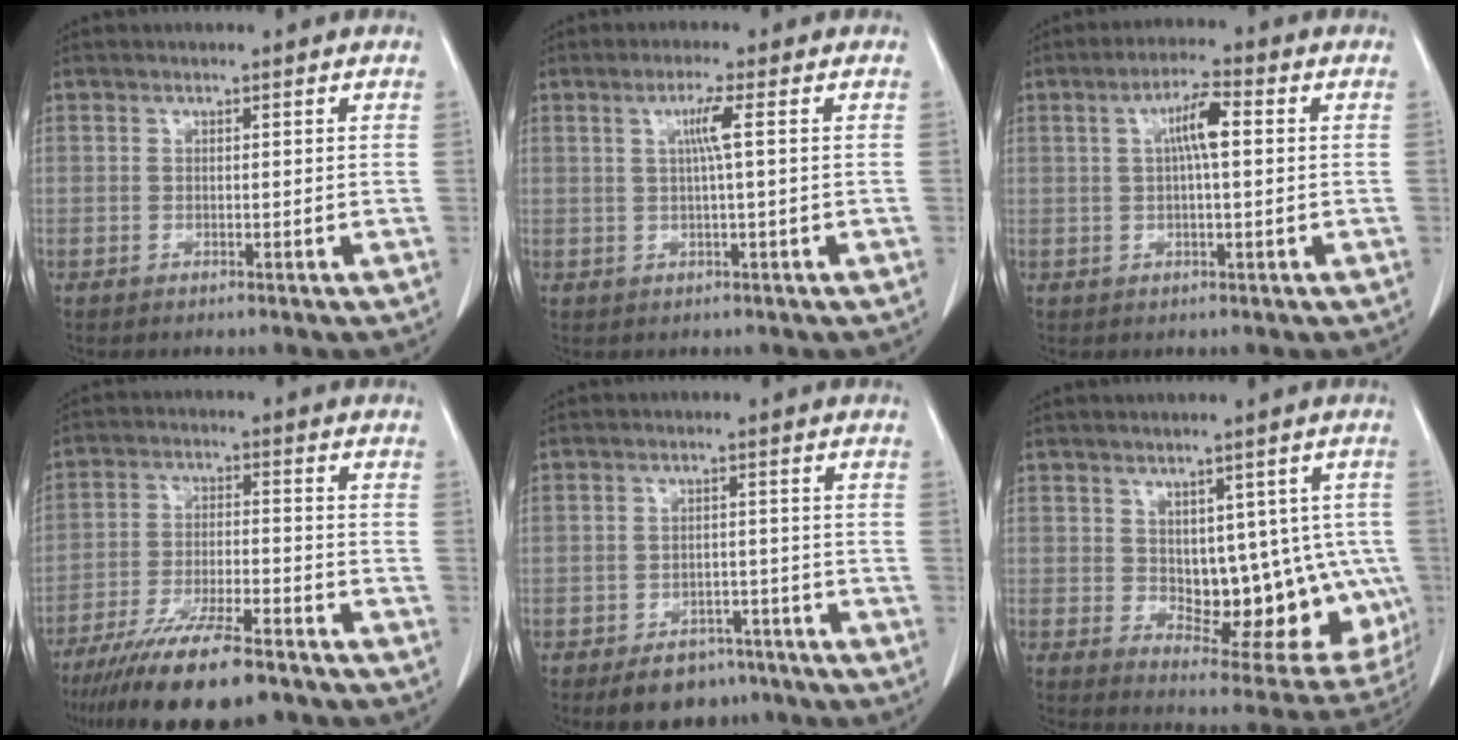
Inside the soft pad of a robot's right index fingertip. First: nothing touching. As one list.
[{"total": 3.2, "force": [0.7, -0.6, 3.1], "torque": [-0.061, 0.002, 0.012]}, {"total": 5.2, "force": [0.9, 0.7, 5.1], "torque": [-0.093, 0.013, 0.014]}, {"total": 16.2, "force": [-12.7, 2.9, 9.6], "torque": [-0.166, -0.026, -0.210]}, {"total": 7.6, "force": [-5.7, 4.3, 2.5], "torque": [-0.026, 0.009, -0.080]}, {"total": 14.6, "force": [-0.1, 7.9, 12.3], "torque": [-0.142, 0.008, 0.023]}]